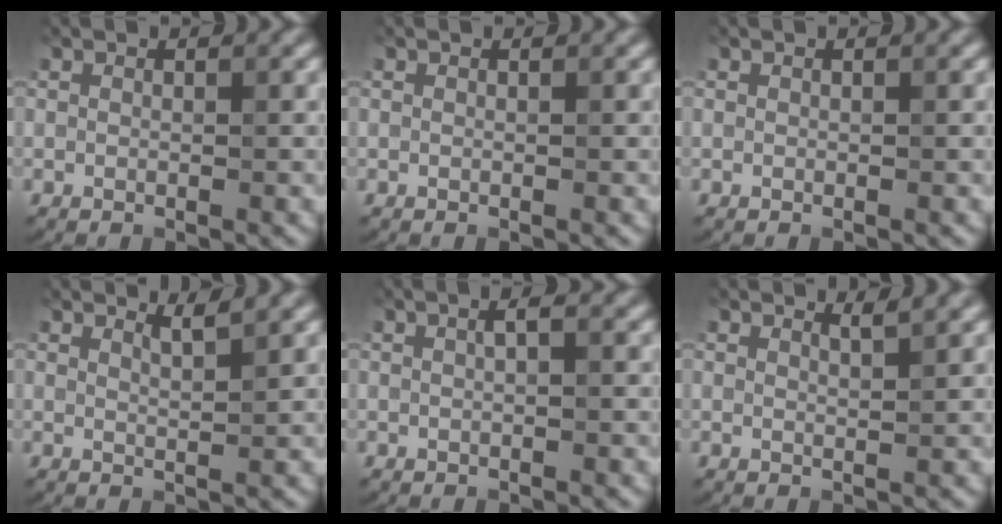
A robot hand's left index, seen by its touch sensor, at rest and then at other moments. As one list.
[{"total": 0.0}, {"total": 0.0}, {"total": 1.5, "force": [1.3, 0.3, 0.7], "torque": [-0.003, 0.002, 0.019]}, {"total": 1.0, "force": [0.2, 0.2, 1.0], "torque": [-0.020, 0.007, 0.005]}, {"total": 1.2, "force": [1.0, 0.3, 0.6], "torque": [0.001, 0.002, 0.014]}]